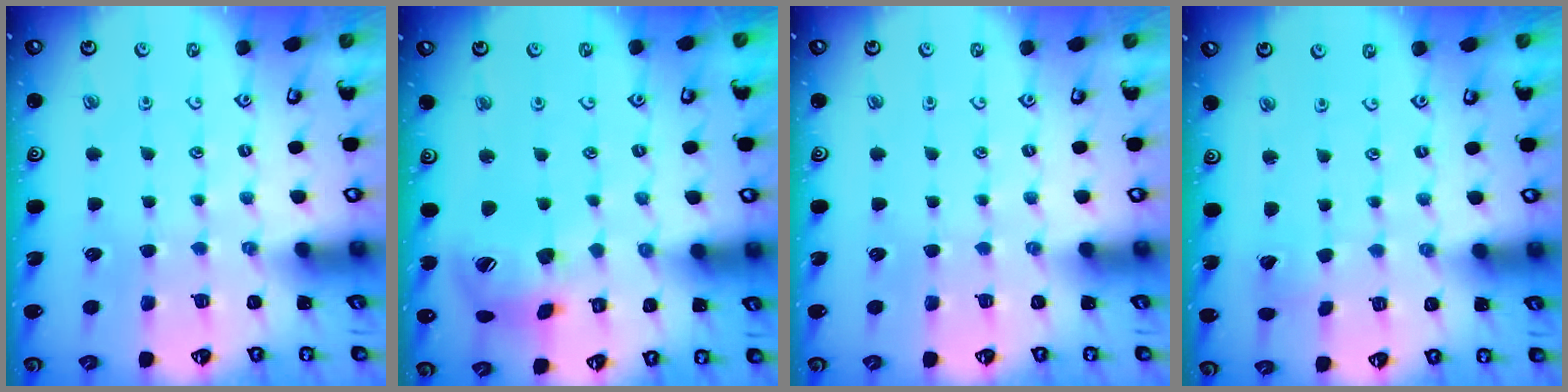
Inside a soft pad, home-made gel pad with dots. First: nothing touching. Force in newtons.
{"total": 16.3, "press": 16.2, "slide": 2.2}
{"total": 0.0}
{"total": 1.4, "press": 1.4, "slide": 0.1}